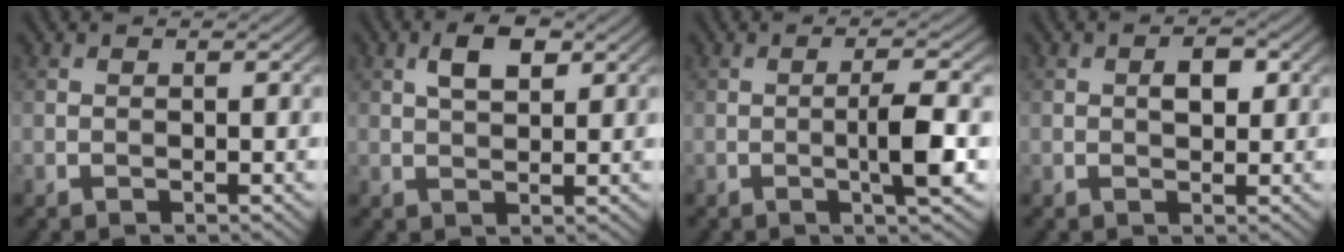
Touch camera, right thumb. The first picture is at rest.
{"total": 4.1, "force": [1.7, 1.9, 3.2], "torque": [-0.063, 0.005, 0.031]}
{"total": 4.6, "force": [-0.7, 0.4, 4.5], "torque": [-0.078, 0.005, -0.017]}
{"total": 2.6, "force": [0.6, 1.5, 2.1], "torque": [-0.030, 0.000, 0.008]}